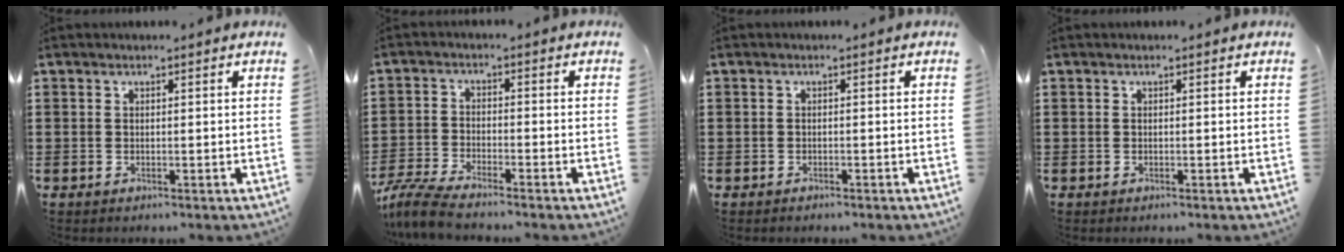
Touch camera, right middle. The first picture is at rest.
{"total": 5.3, "force": [-4.9, 0.2, 2.1], "torque": [-0.062, -0.014, -0.099]}
{"total": 0.7, "force": [-0.7, 0.2, 0.0], "torque": [-0.002, 0.000, -0.014]}
{"total": 0.0}